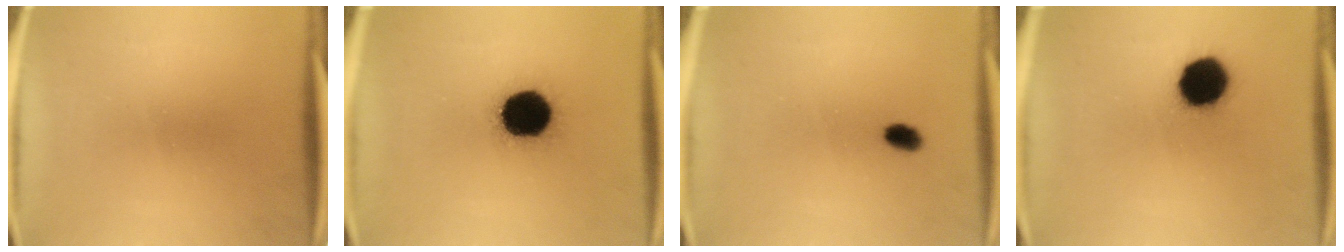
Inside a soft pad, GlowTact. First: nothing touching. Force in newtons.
{"total": 19.7}
{"total": 2.5}
{"total": 13.7}